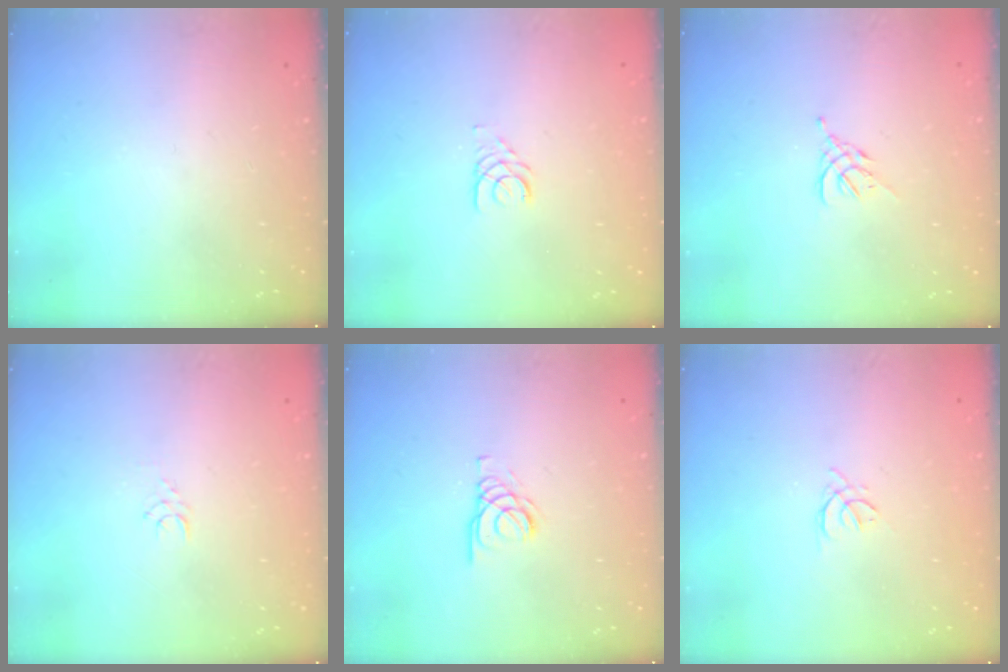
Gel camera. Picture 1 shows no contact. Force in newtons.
{"total": 2.5, "press": 2.5, "slide": 0.3}
{"total": 2.6, "press": 2.5, "slide": 0.7}
{"total": 4.8, "press": 4.8, "slide": 0.3}
{"total": 2.1, "press": 2.1, "slide": 0.2}
{"total": 1.5, "press": 1.4, "slide": 0.6}